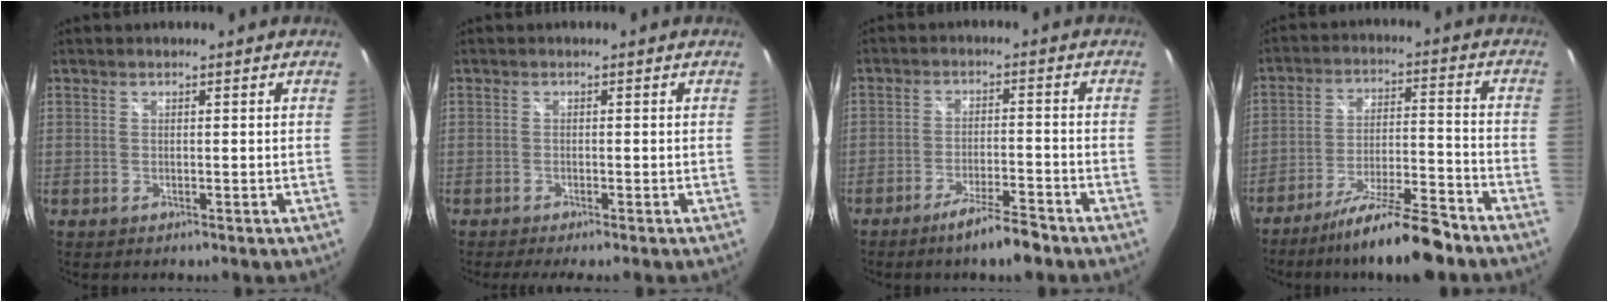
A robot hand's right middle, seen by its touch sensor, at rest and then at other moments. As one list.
[{"total": 2.5, "force": [-2.2, -0.1, 1.3], "torque": [-0.029, -0.017, -0.036]}, {"total": 6.6, "force": [-5.1, 0.6, 4.1], "torque": [-0.084, -0.003, -0.085]}, {"total": 14.1, "force": [-11.7, 1.5, 7.6], "torque": [-0.142, -0.008, -0.189]}]